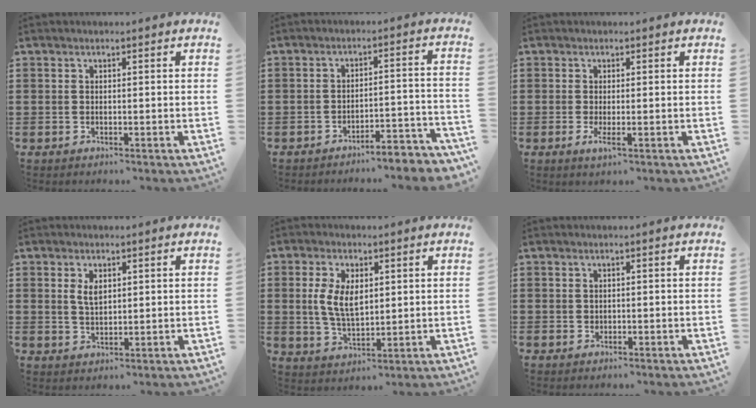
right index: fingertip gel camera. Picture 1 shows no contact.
{"total": 3.9, "force": [-3.7, -0.1, 1.1], "torque": [-0.023, -0.004, -0.078]}
{"total": 2.0, "force": [-0.6, 0.2, 1.9], "torque": [-0.041, -0.008, -0.013]}
{"total": 2.9, "force": [1.1, 1.5, 2.2], "torque": [-0.040, 0.002, 0.018]}
{"total": 6.6, "force": [1.1, 3.6, 5.4], "torque": [-0.118, 0.008, 0.017]}
{"total": 0.6, "force": [0.2, 0.5, 0.1], "torque": [-0.003, 0.004, 0.005]}